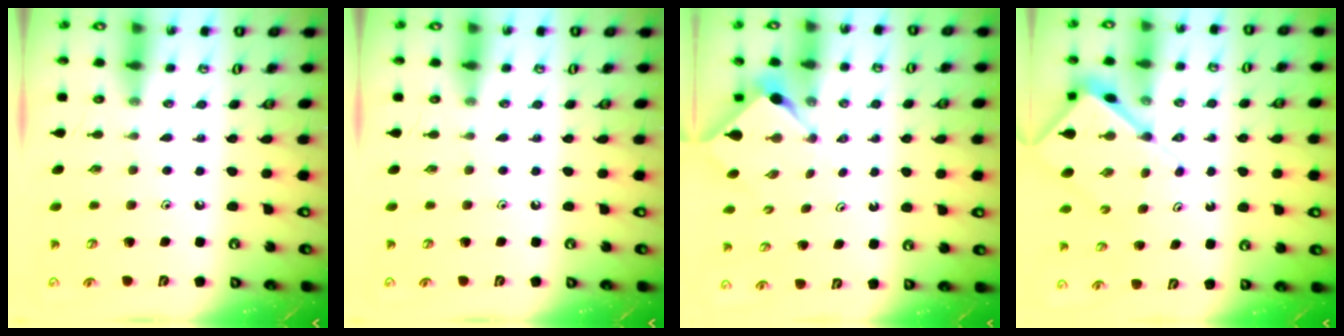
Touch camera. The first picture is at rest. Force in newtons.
{"total": 0.0}
{"total": 2.9, "press": 2.9, "slide": 0.2}
{"total": 9.1, "press": 9.0, "slide": 1.1}